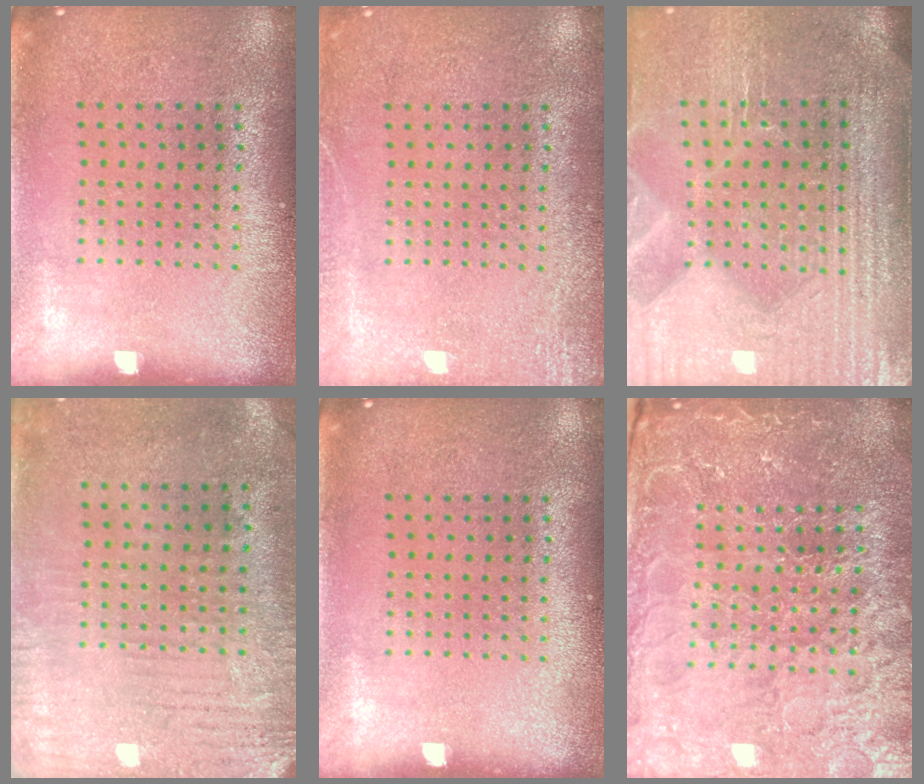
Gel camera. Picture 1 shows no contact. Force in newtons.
{"total": 2.5, "press": 2.4, "slide": 0.3}
{"total": 4.5, "press": 4.1, "slide": 1.8}
{"total": 2.9, "press": 2.4, "slide": 1.7}
{"total": 0.0}
{"total": 5.1, "press": 4.7, "slide": 1.9}